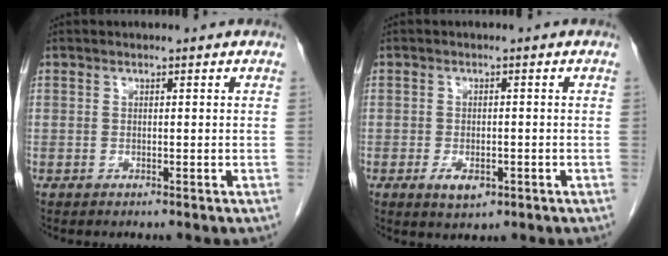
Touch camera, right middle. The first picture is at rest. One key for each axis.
{"total": 3.4, "fx": -1.5, "fy": 1.7, "fz": 2.5, "tx": -0.043, "ty": -0.001, "tz": -0.016}